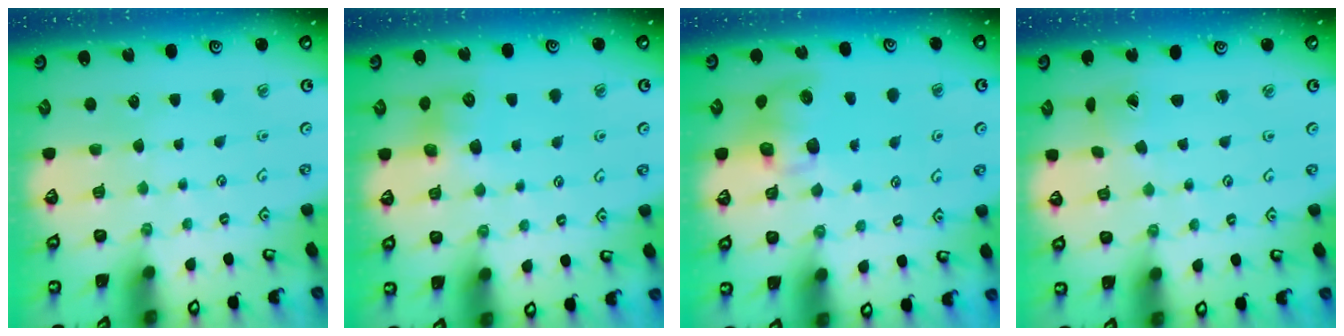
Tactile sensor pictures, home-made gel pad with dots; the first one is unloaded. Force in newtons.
{"total": 8.0, "press": 8.0, "slide": 0.4}
{"total": 9.2, "press": 9.1, "slide": 1.2}
{"total": 1.7, "press": 1.7, "slide": 0.1}